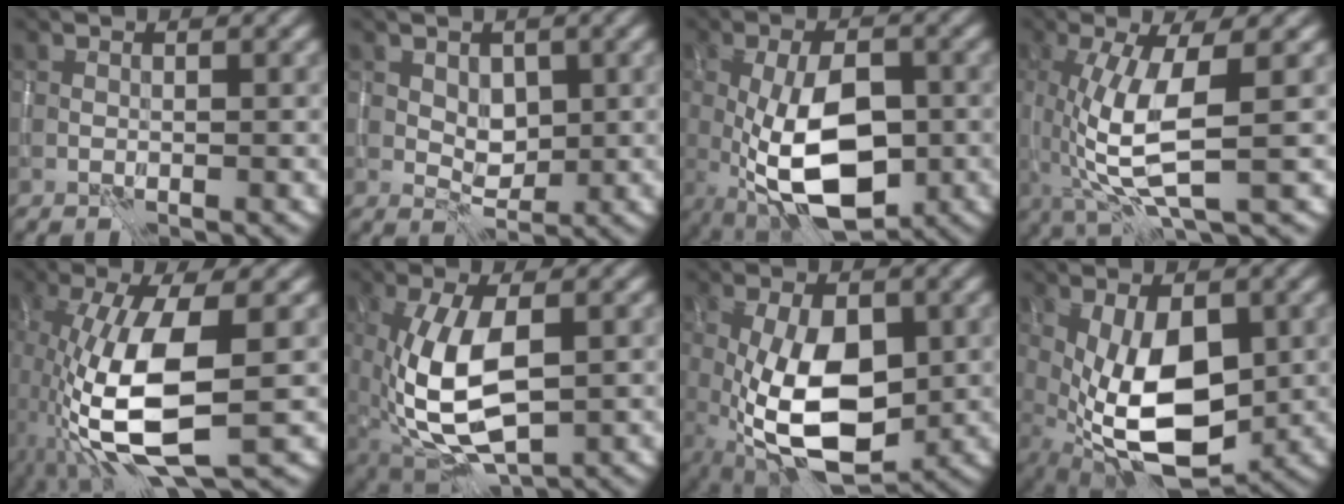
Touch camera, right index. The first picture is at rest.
{"total": 2.3, "force": [0.7, 1.6, 1.4], "torque": [-0.024, -0.005, 0.014]}
{"total": 10.2, "force": [-2.2, 4.7, 8.8], "torque": [-0.164, -0.010, -0.039]}
{"total": 6.9, "force": [-0.2, 1.9, 6.7], "torque": [-0.147, -0.005, -0.002]}
{"total": 10.7, "force": [-2.1, 3.8, 9.8], "torque": [-0.212, -0.015, -0.043]}
{"total": 8.9, "force": [-0.6, 4.3, 7.8], "torque": [-0.175, -0.009, -0.010]}
{"total": 9.7, "force": [-1.6, 4.7, 8.3], "torque": [-0.162, -0.005, -0.029]}
{"total": 9.1, "force": [-0.7, 4.4, 7.9], "torque": [-0.156, -0.013, -0.010]}